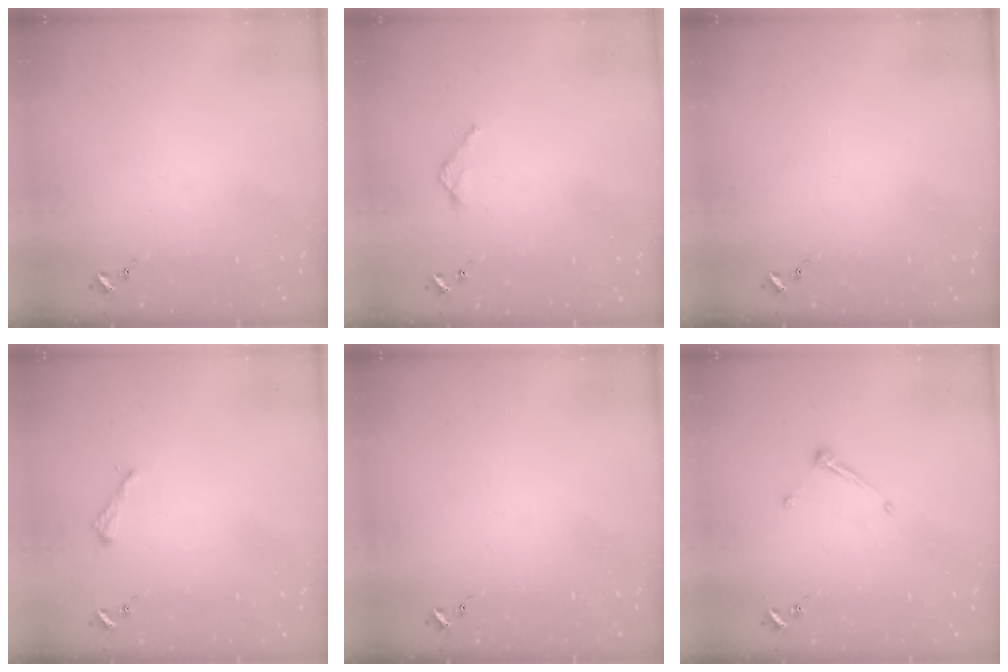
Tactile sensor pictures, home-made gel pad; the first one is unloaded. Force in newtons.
{"total": 2.7, "press": 2.7, "slide": 0.2}
{"total": 0.0}
{"total": 2.6, "press": 2.6, "slide": 0.3}
{"total": 0.0}
{"total": 6.7, "press": 6.7, "slide": 0.3}